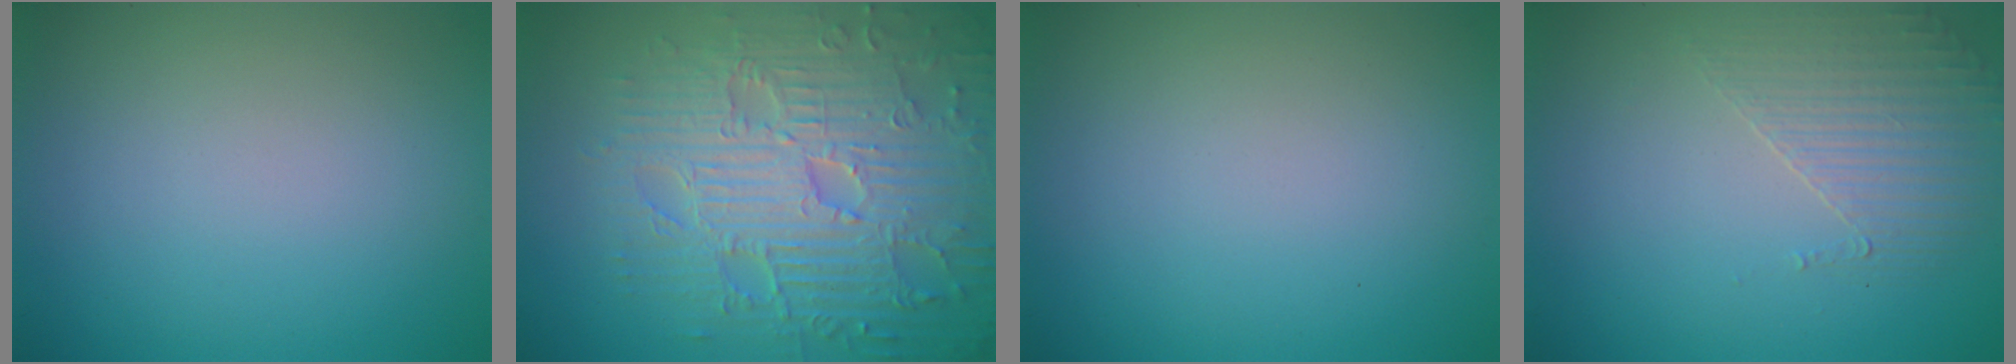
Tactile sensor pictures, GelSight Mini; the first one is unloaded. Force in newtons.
{"total": 9.5, "press": 6.8, "slide": 6.6}
{"total": 0.0}
{"total": 1.8, "press": 1.2, "slide": 1.3}